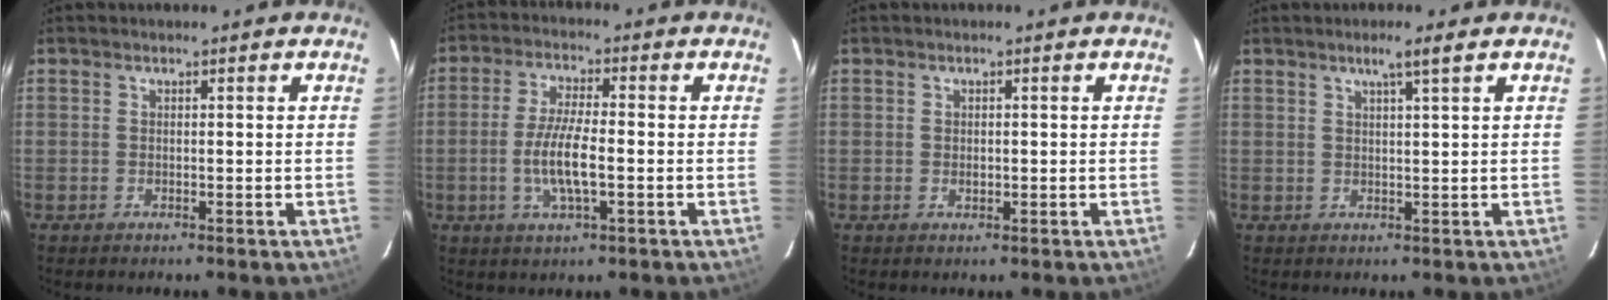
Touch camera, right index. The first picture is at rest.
{"total": 7.9, "force": [-1.8, 1.9, 7.5], "torque": [-0.150, -0.003, -0.036]}
{"total": 1.0, "force": [0.0, 0.9, 0.5], "torque": [-0.007, 0.002, 0.001]}
{"total": 2.9, "force": [1.8, -0.4, 2.2], "torque": [-0.041, 0.002, 0.034]}